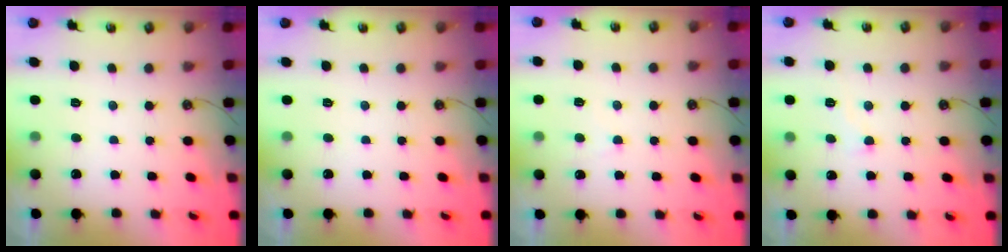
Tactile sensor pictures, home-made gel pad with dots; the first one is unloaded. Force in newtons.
{"total": 0.0}
{"total": 2.2, "press": 2.1, "slide": 0.4}
{"total": 2.6, "press": 2.6, "slide": 0.6}